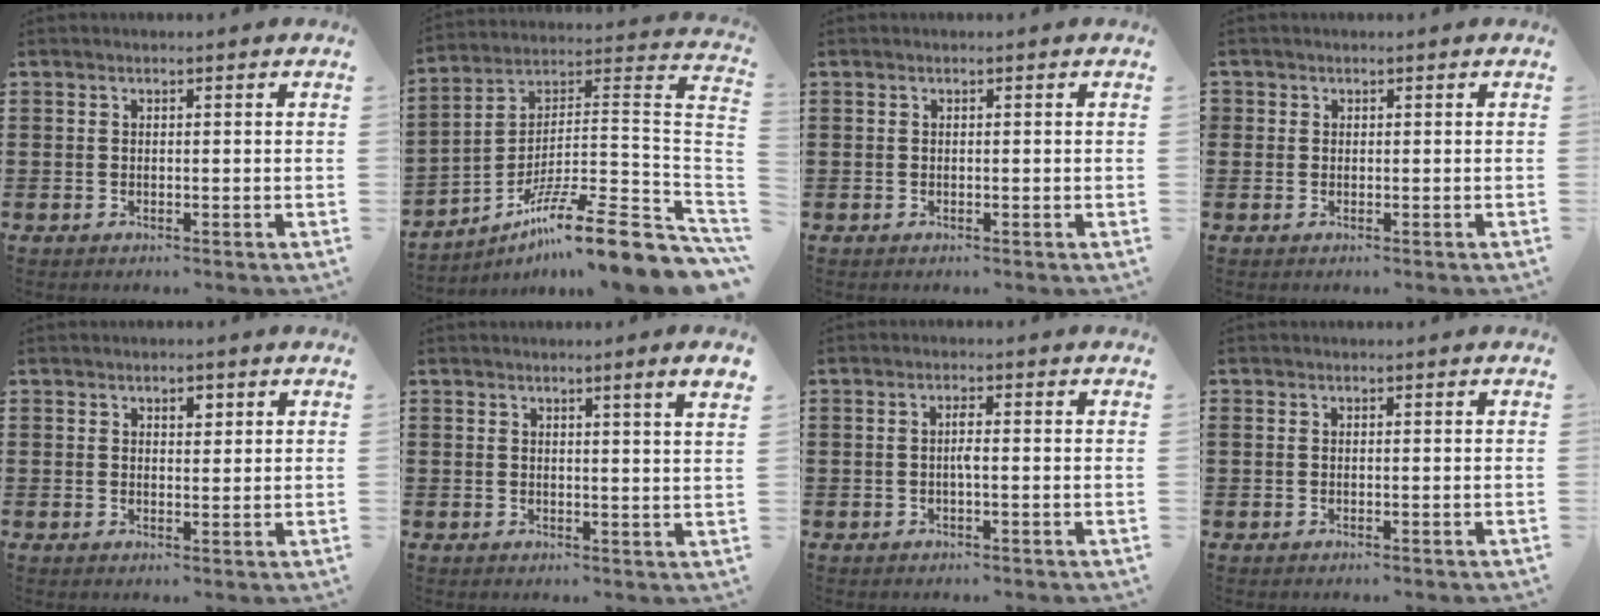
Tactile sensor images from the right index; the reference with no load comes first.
{"total": 14.2, "force": [-10.0, 0.6, 10.0], "torque": [-0.154, 0.016, -0.180]}
{"total": 0.0}
{"total": 0.8, "force": [0.1, 0.8, 0.0], "torque": [-0.001, 0.005, 0.001]}
{"total": 1.7, "force": [1.0, 0.9, 1.0], "torque": [-0.005, -0.001, 0.014]}
{"total": 2.2, "force": [1.6, -0.8, 1.3], "torque": [-0.026, -0.005, 0.028]}
{"total": 1.7, "force": [-0.3, 0.1, 1.7], "torque": [-0.032, 0.001, -0.008]}
{"total": 0.0}